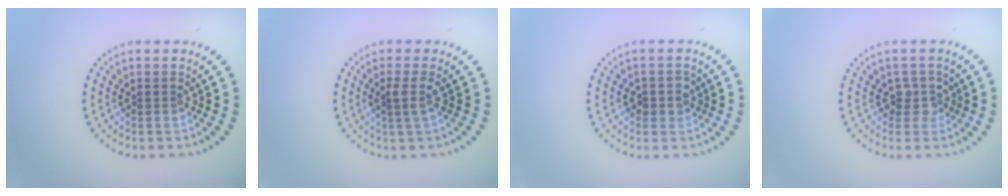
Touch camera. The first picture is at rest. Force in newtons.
{"total": 1.5, "press": 1.2, "slide": 1.0}
{"total": 1.7, "press": 1.6, "slide": 0.6}
{"total": 1.7, "press": 1.3, "slide": 1.2}